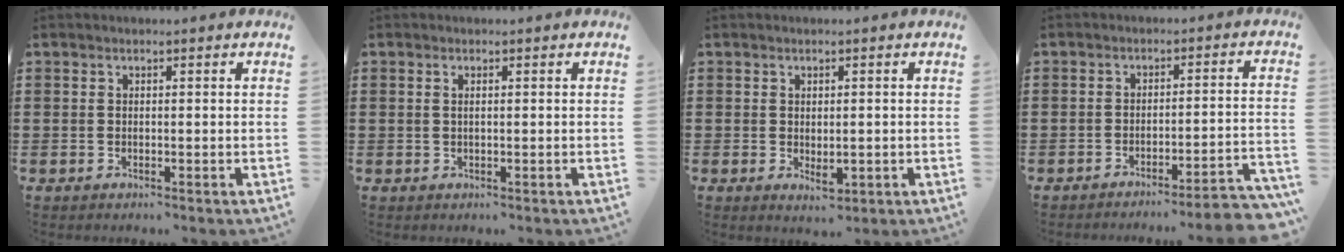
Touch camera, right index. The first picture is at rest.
{"total": 0.7, "force": [0.2, 0.0, 0.7], "torque": [-0.014, 0.000, 0.003]}
{"total": 1.9, "force": [-0.1, 1.3, 1.4], "torque": [-0.019, -0.001, -0.004]}
{"total": 4.0, "force": [-3.6, -0.4, 1.8], "torque": [-0.032, -0.012, -0.072]}